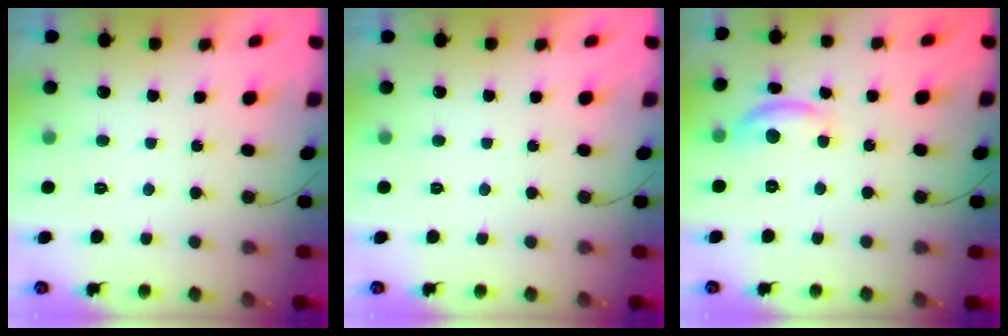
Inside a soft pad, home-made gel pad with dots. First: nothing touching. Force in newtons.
{"total": 0.0}
{"total": 9.9, "press": 9.9, "slide": 0.5}